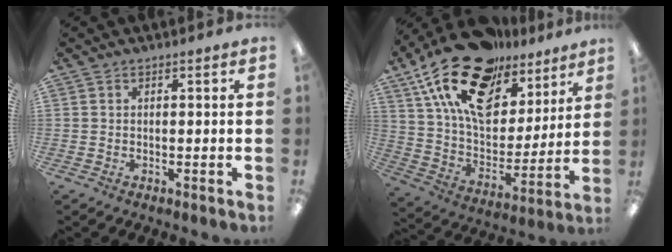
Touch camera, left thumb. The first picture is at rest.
{"total": 22.1, "force": [14.4, 11.5, 12.1], "torque": [-0.233, -0.081, 0.258]}